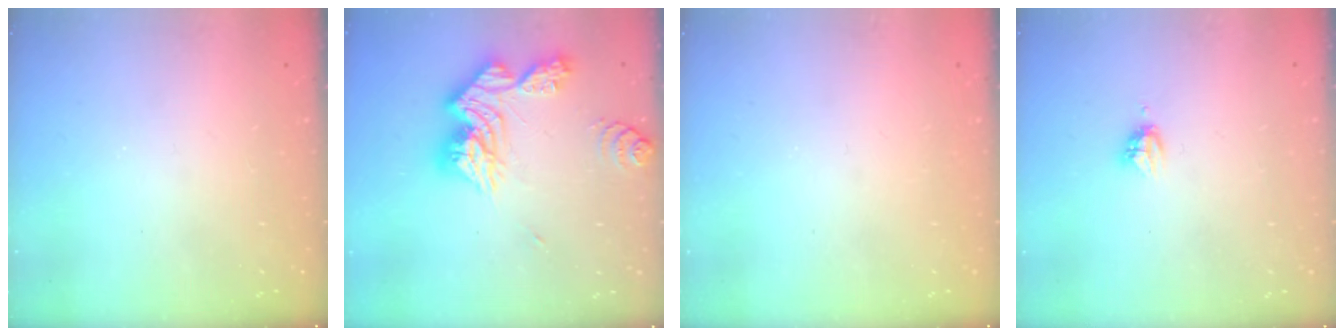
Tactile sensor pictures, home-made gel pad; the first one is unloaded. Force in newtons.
{"total": 17.4, "press": 17.3, "slide": 1.7}
{"total": 0.0}
{"total": 3.7, "press": 3.7, "slide": 0.5}